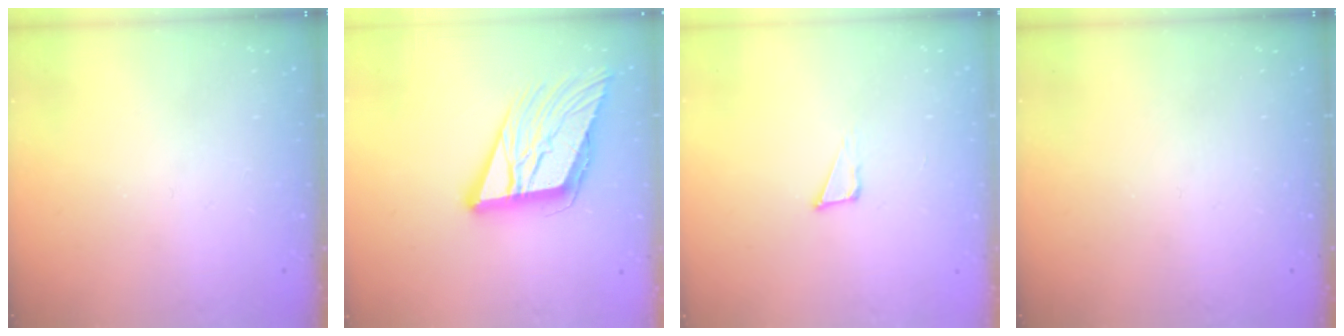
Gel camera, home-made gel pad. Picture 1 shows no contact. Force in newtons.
{"total": 15.3, "press": 14.7, "slide": 4.1}
{"total": 3.3, "press": 3.2, "slide": 0.8}
{"total": 0.0}